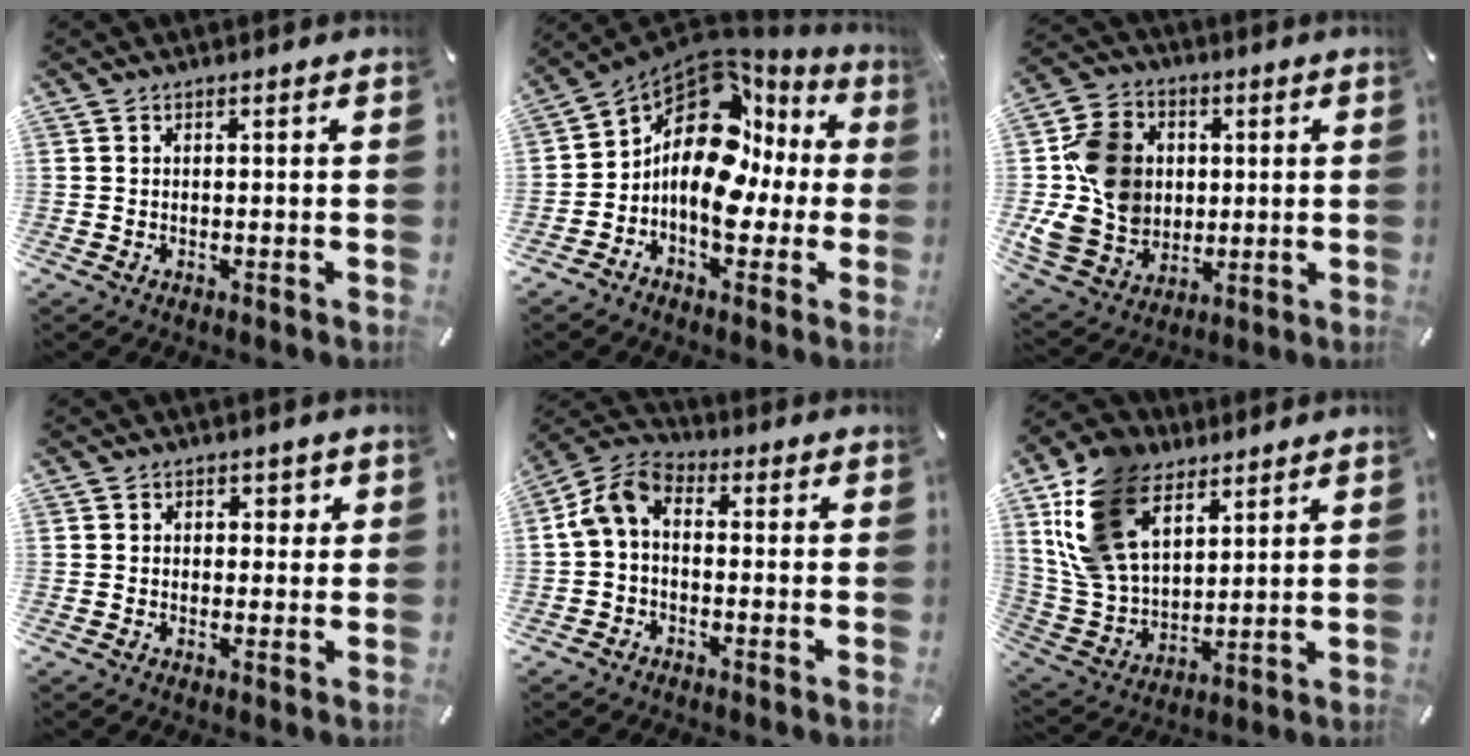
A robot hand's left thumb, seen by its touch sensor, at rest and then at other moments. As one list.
[{"total": 16.5, "force": [1.5, 11.2, 12.1], "torque": [-0.209, -0.026, 0.019]}, {"total": 14.7, "force": [1.0, 13.1, 6.8], "torque": [-0.141, 0.006, 0.026]}, {"total": 2.0, "force": [0.3, 1.9, 0.6], "torque": [0.009, -0.004, -0.003]}, {"total": 7.4, "force": [-0.9, 5.1, 5.4], "torque": [-0.130, -0.001, -0.022]}, {"total": 17.6, "force": [9.4, 11.4, 9.6], "torque": [-0.246, -0.034, 0.177]}]